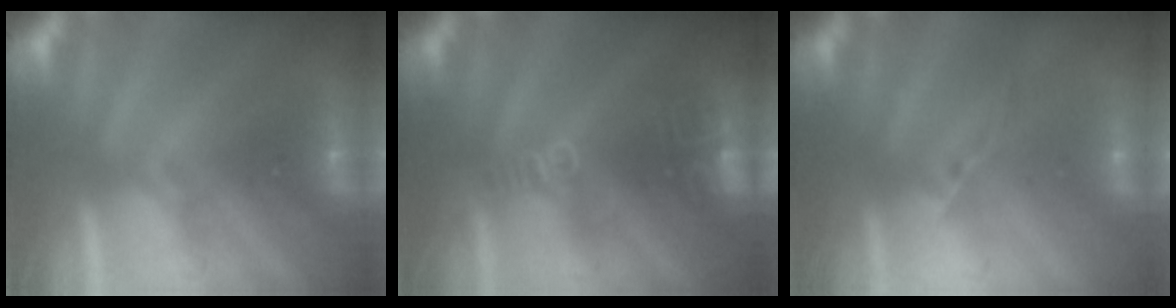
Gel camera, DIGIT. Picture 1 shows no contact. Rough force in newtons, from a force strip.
{"total": 2.7}
{"total": 1.8}